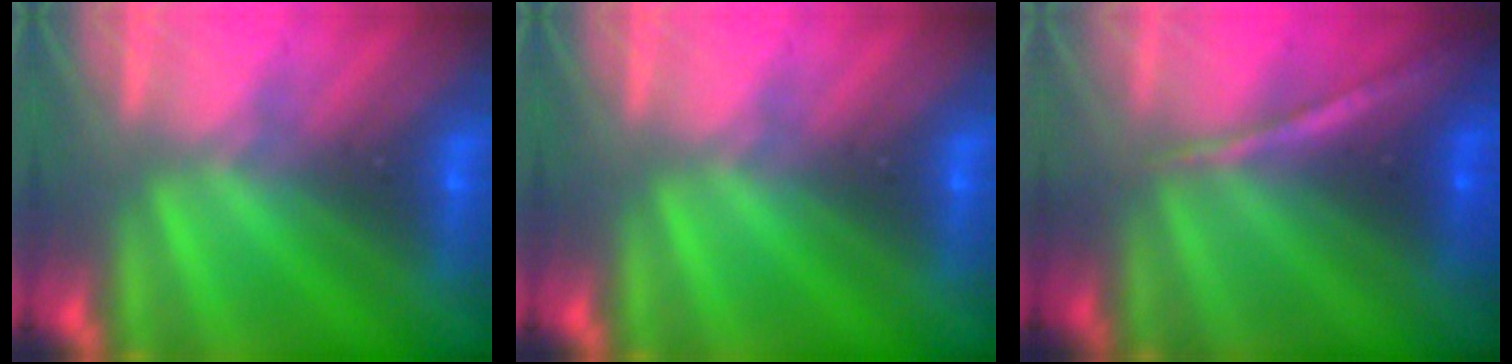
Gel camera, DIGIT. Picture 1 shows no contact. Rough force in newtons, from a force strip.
{"total": 0.0}
{"total": 1.4}